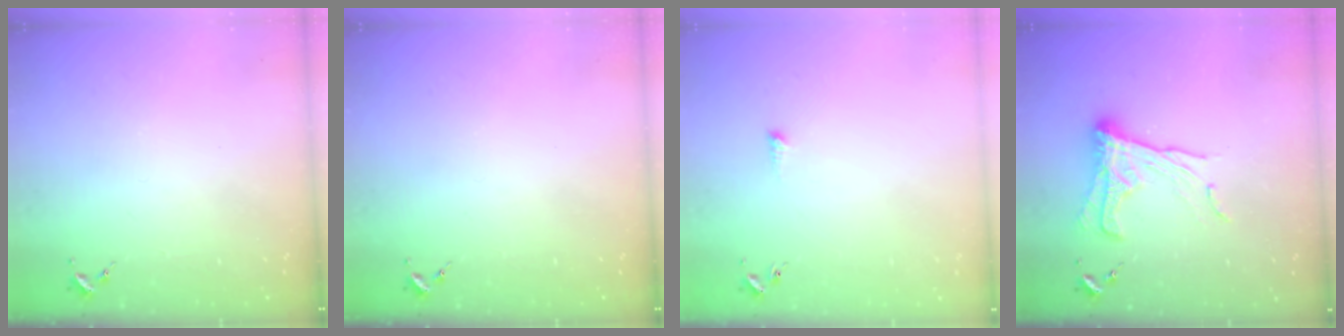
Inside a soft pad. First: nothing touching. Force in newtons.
{"total": 0.0}
{"total": 3.6, "press": 3.6, "slide": 0.3}
{"total": 12.6, "press": 12.5, "slide": 0.9}